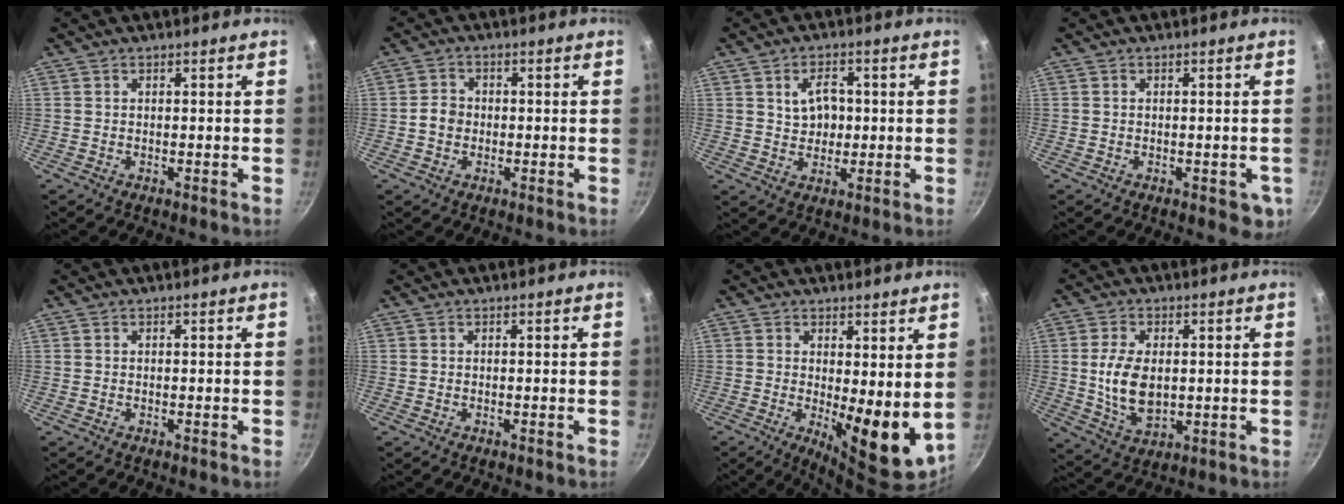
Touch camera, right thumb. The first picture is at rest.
{"total": 3.5, "force": [-0.6, 3.0, 1.6], "torque": [-0.012, 0.012, -0.014]}
{"total": 5.9, "force": [1.1, 4.4, 3.9], "torque": [-0.042, 0.000, 0.020]}
{"total": 4.2, "force": [-1.3, 2.2, 3.3], "torque": [-0.024, 0.001, -0.013]}
{"total": 0.0}
{"total": 0.0}
{"total": 10.7, "force": [0.9, 3.9, 10.0], "torque": [-0.121, -0.031, 0.022]}
{"total": 9.9, "force": [0.6, 5.8, 8.0], "torque": [-0.148, -0.010, 0.019]}